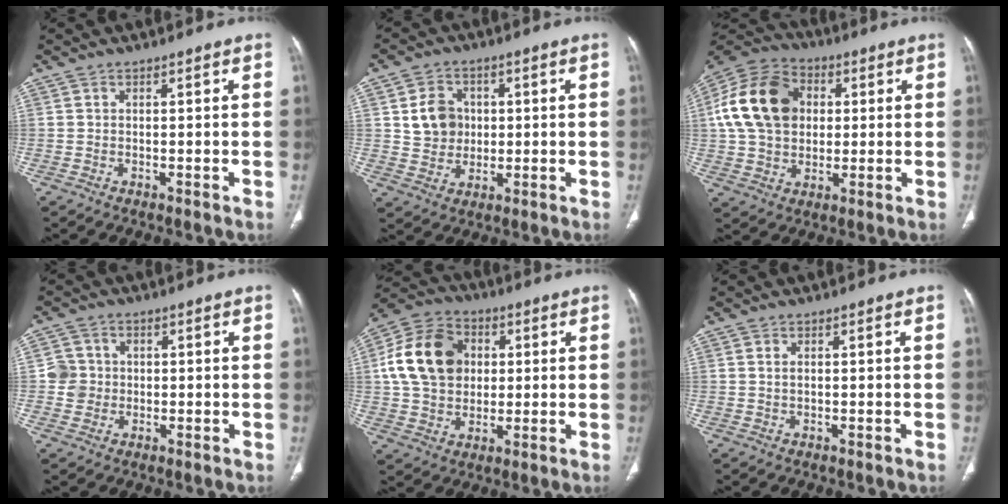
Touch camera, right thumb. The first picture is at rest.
{"total": 7.9, "force": [1.2, 6.9, 3.8], "torque": [-0.037, -0.004, 0.023]}
{"total": 18.2, "force": [2.8, 13.7, 11.7], "torque": [-0.208, 0.020, 0.044]}
{"total": 4.3, "force": [0.0, 4.3, 0.7], "torque": [0.011, 0.008, -0.004]}
{"total": 16.1, "force": [2.5, 12.5, 9.8], "torque": [-0.162, 0.015, 0.040]}
{"total": 0.9, "force": [0.3, 0.4, 0.7], "torque": [-0.019, 0.002, 0.008]}